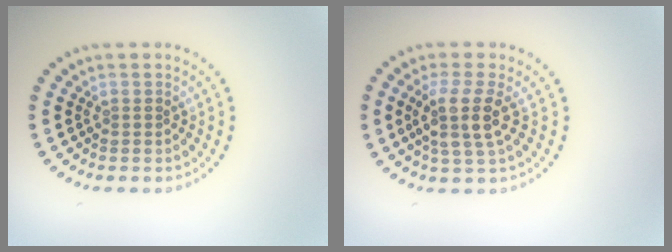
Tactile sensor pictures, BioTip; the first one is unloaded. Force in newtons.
{"total": 3.2, "press": 2.8, "slide": 1.7}